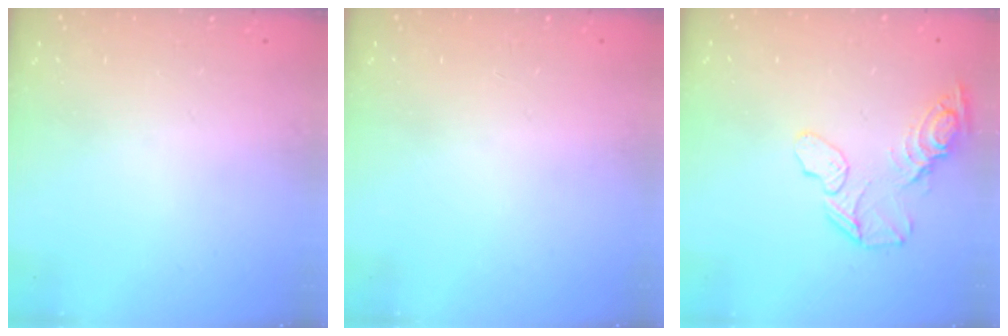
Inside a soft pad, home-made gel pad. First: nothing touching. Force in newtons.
{"total": 1.2, "press": 1.1, "slide": 0.2}
{"total": 11.9, "press": 11.5, "slide": 2.8}